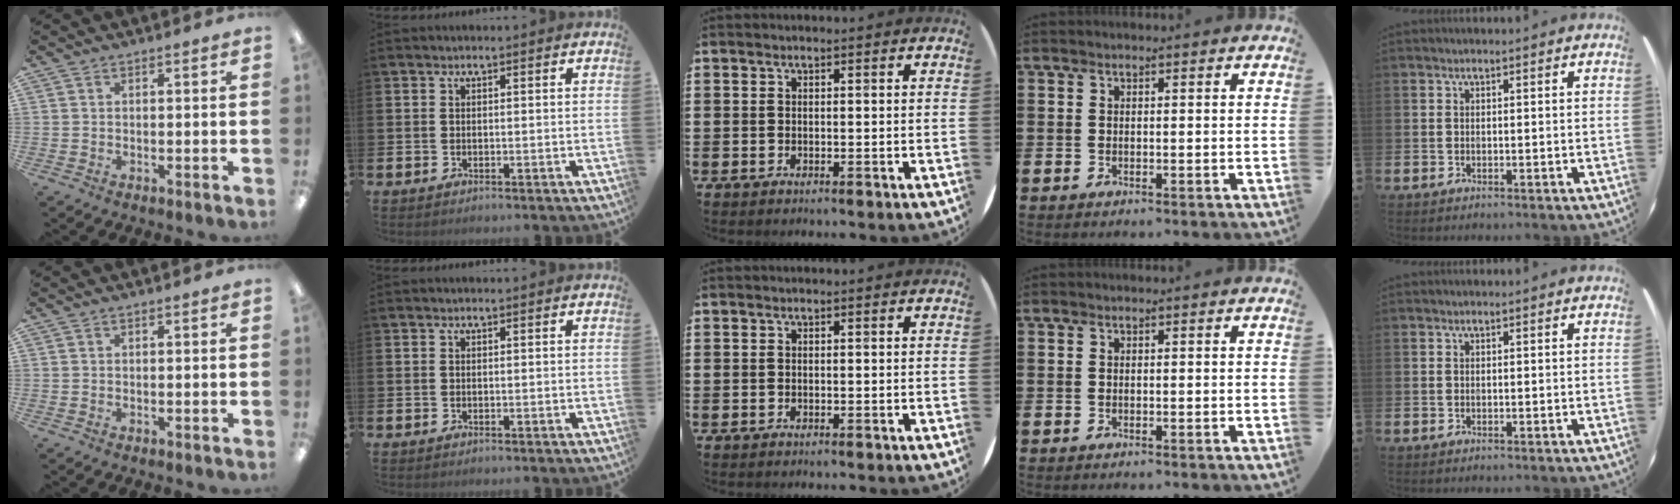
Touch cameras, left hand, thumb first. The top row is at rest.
{}